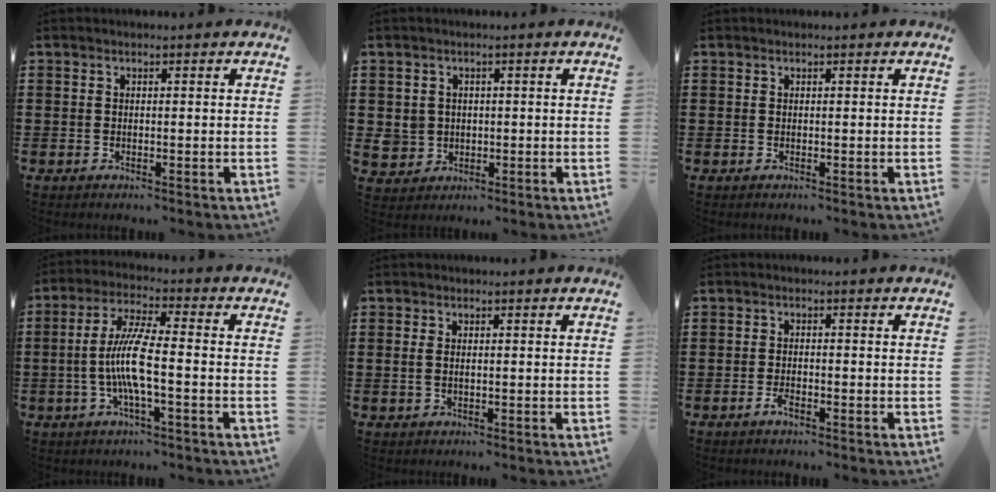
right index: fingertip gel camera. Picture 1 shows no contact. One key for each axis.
{"total": 3.0, "fx": 0.0, "fy": 3.0, "fz": 0.3, "tx": -0.021, "ty": 0.009, "tz": -0.002}
{"total": 0.0}
{"total": 8.6, "fx": -1.6, "fy": 1.4, "fz": 8.3, "tx": -0.178, "ty": -0.011, "tz": -0.040}
{"total": 1.5, "fx": 0.0, "fy": 0.8, "fz": 1.2, "tx": -0.033, "ty": 0.003, "tz": -0.003}
{"total": 1.6, "fx": -1.1, "fy": 0.5, "fz": 1.1, "tx": -0.028, "ty": -0.003, "tz": -0.023}